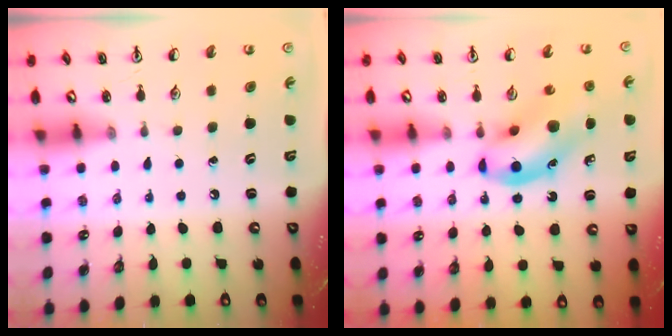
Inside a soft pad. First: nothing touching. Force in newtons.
{"total": 10.7, "press": 10.3, "slide": 3.0}